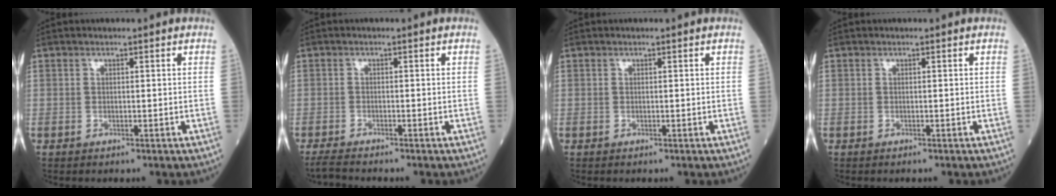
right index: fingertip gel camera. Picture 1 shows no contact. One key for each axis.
{"total": 2.6, "fx": -2.4, "fy": -0.3, "fz": 1.0, "tx": -0.023, "ty": -0.009, "tz": -0.042}
{"total": 0.0}
{"total": 0.0}